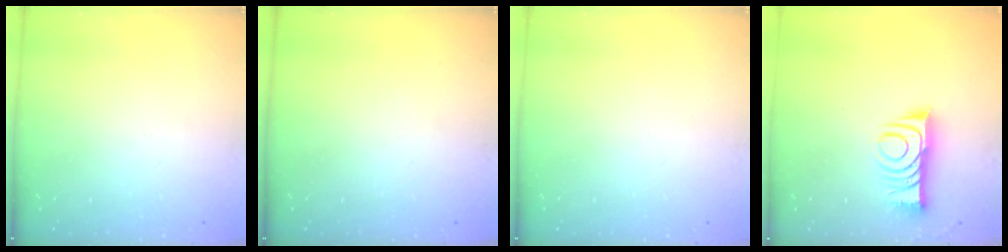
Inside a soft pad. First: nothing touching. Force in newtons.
{"total": 0.0}
{"total": 0.0}
{"total": 10.2, "press": 10.2, "slide": 0.4}